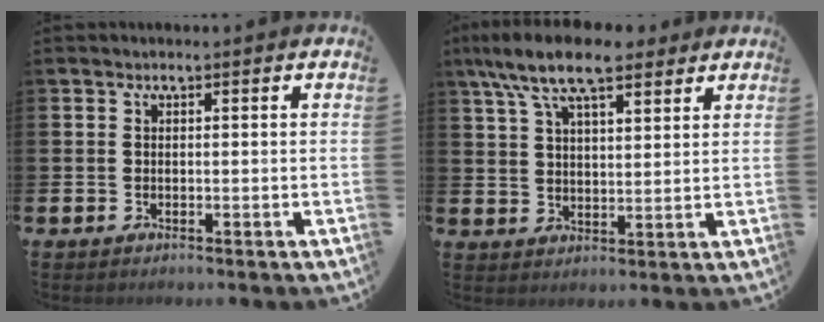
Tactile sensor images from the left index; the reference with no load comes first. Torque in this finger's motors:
{"motor_torque": [1.66, -0.48, 0.36, 0.21]}